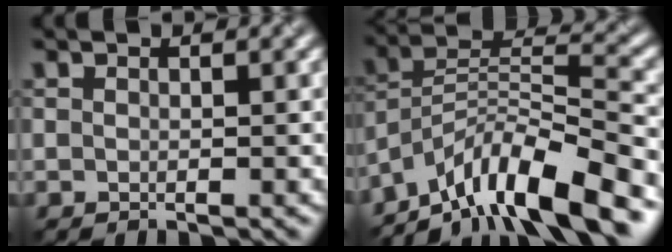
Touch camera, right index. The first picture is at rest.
{"total": 10.6, "force": [-8.1, 2.6, 6.4], "torque": [-0.093, 0.014, -0.157]}